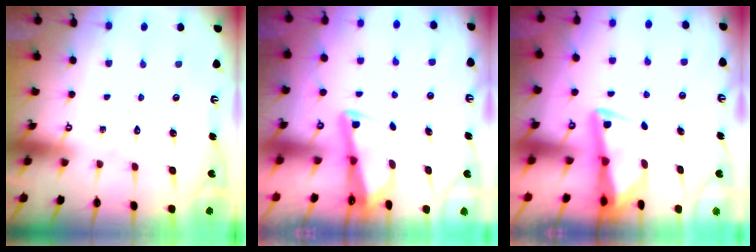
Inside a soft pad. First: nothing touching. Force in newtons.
{"total": 2.6, "press": 2.6, "slide": 0.2}
{"total": 3.0, "press": 3.0, "slide": 0.3}